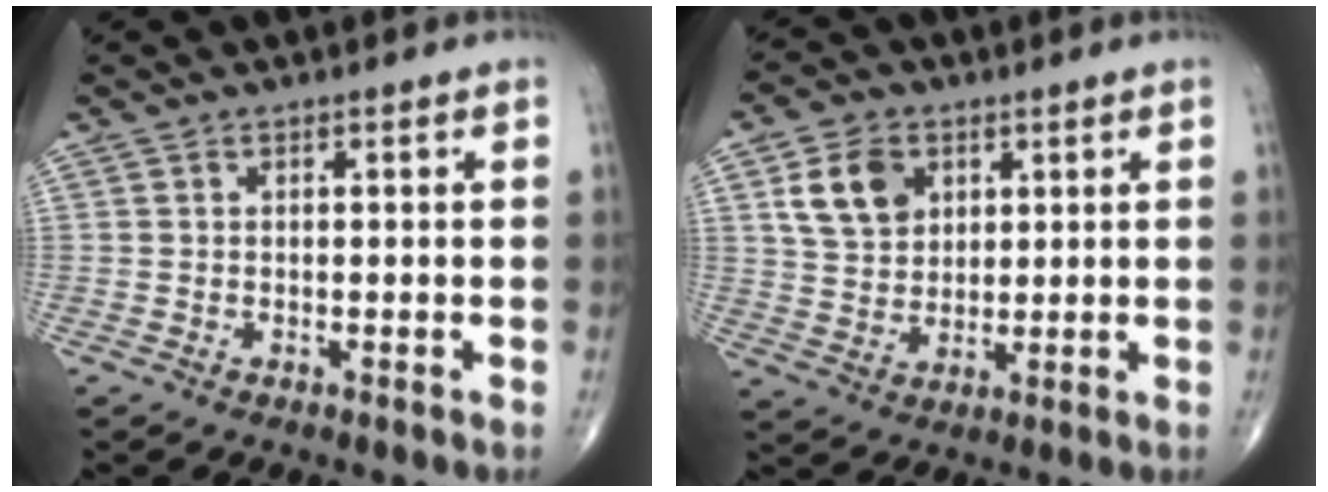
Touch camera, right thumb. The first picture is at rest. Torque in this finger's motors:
{"motor_torque": [0.19, 1.78, 0.74, 0.26, 0.07]}